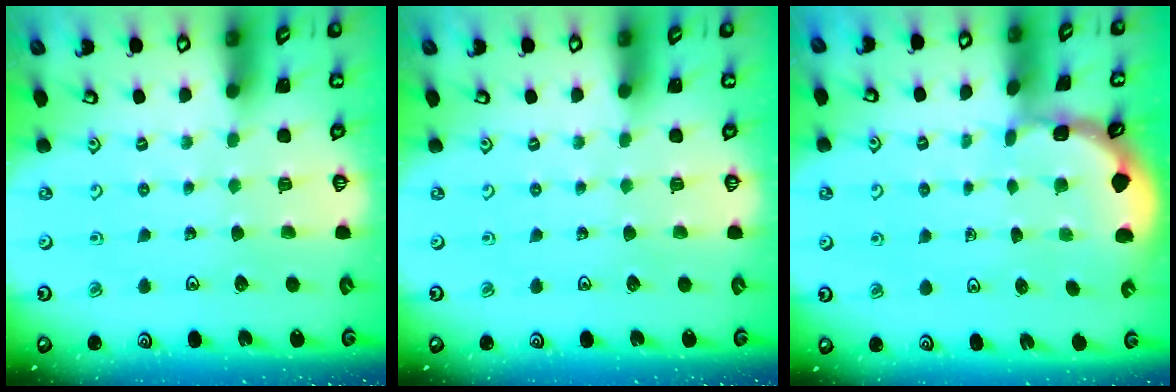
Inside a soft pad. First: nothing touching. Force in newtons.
{"total": 0.0}
{"total": 1.5, "press": 1.5, "slide": 0.1}